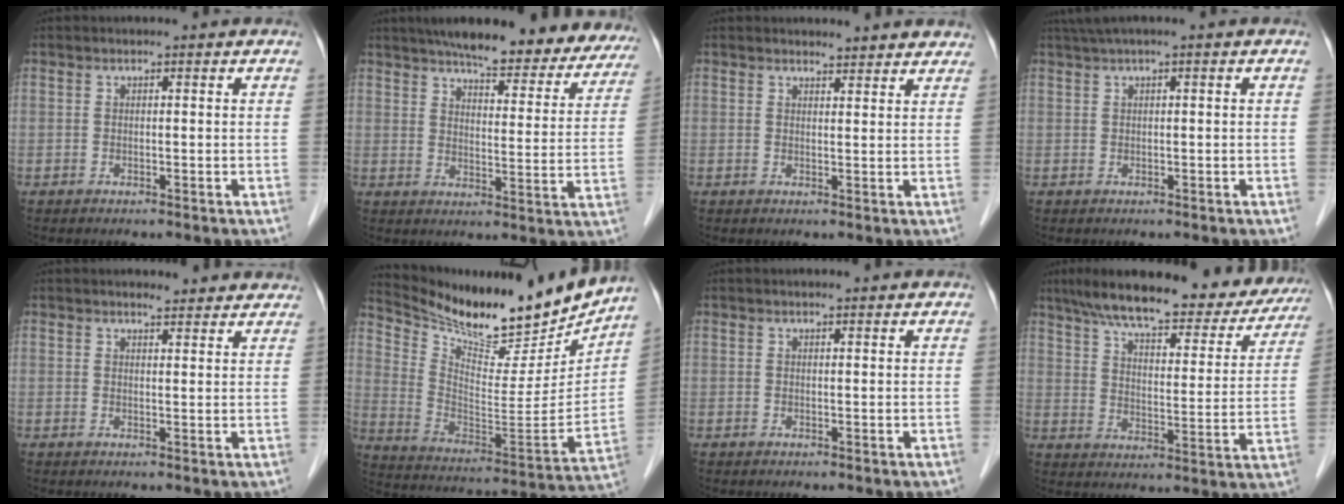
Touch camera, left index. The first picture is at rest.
{"total": 22.3, "force": [19.4, 5.1, 9.7], "torque": [-0.119, -0.013, 0.232]}
{"total": 4.6, "force": [4.4, 1.1, 0.4], "torque": [-0.003, 0.002, 0.040]}
{"total": 2.2, "force": [1.2, -0.1, 1.8], "torque": [-0.044, 0.023, 0.029]}
{"total": 5.1, "force": [4.9, 1.1, 1.0], "torque": [-0.008, 0.006, 0.046]}
{"total": 20.9, "force": [18.8, 4.8, 7.6], "torque": [-0.140, -0.045, 0.295]}
{"total": 1.6, "force": [1.5, 0.2, 0.5], "torque": [-0.012, 0.012, 0.020]}
{"total": 25.0, "force": [20.7, 6.3, 12.5], "torque": [-0.187, 0.010, 0.270]}